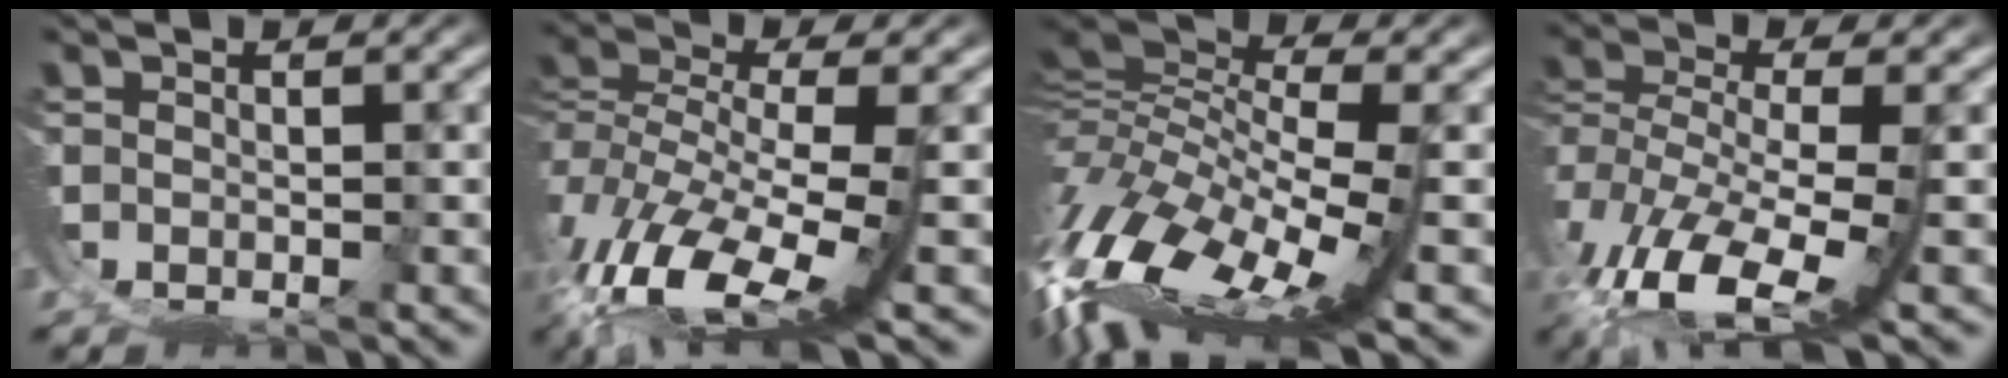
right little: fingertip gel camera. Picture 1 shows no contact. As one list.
[{"total": 7.3, "force": [-0.8, 3.3, 6.5], "torque": [-0.157, -0.029, 0.003]}, {"total": 13.7, "force": [0.7, 7.4, 11.5], "torque": [-0.234, -0.034, 0.034]}, {"total": 6.9, "force": [-1.3, 3.5, 5.8], "torque": [-0.155, -0.040, 0.003]}]